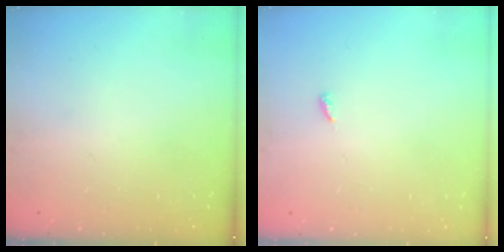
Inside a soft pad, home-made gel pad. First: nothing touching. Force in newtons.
{"total": 2.5, "press": 2.5, "slide": 0.2}